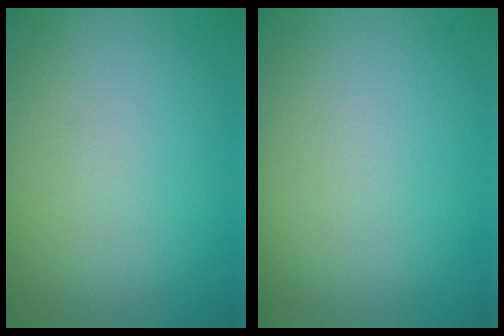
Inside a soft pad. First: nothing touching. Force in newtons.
{"total": 0.0}